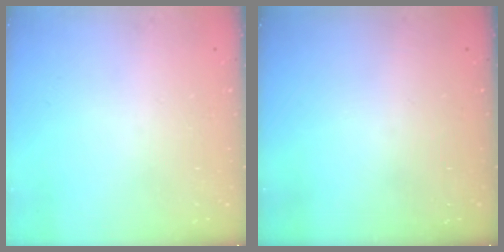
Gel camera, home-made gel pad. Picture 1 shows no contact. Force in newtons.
{"total": 0.0}